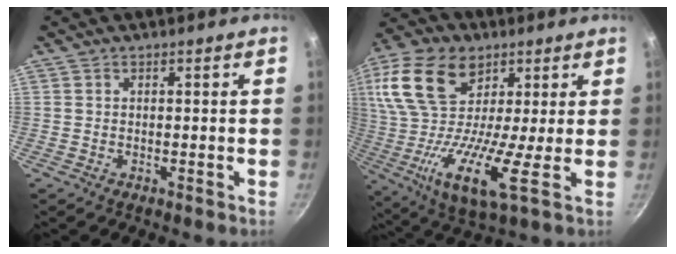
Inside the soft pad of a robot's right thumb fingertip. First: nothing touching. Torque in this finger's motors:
{"motor_torque": [-1.14, 2.95, 2.25, -0.19, 0.53]}